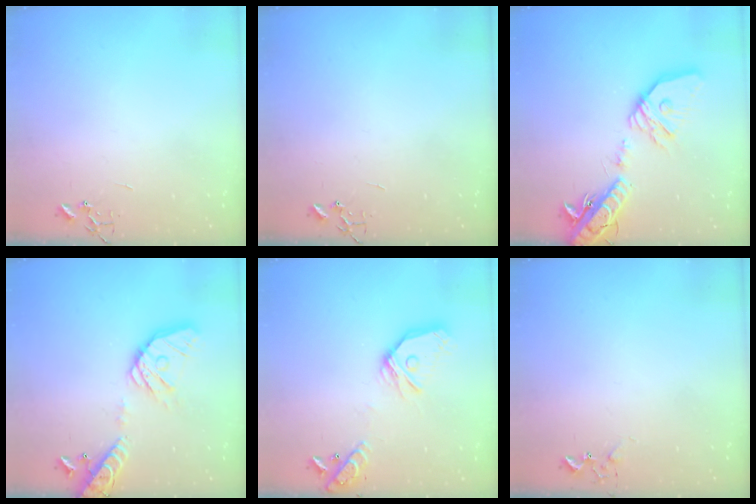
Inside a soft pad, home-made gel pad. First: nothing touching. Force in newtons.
{"total": 0.0}
{"total": 23.6, "press": 23.3, "slide": 3.8}
{"total": 19.5, "press": 19.2, "slide": 3.3}
{"total": 18.6, "press": 18.4, "slide": 2.5}
{"total": 5.2, "press": 5.2, "slide": 0.6}